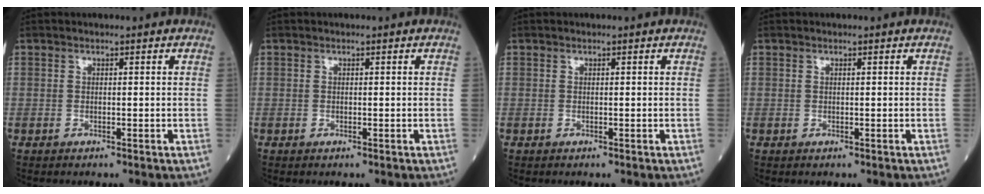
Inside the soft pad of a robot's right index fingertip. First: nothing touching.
{"total": 0.0}
{"total": 0.0}
{"total": 0.0}